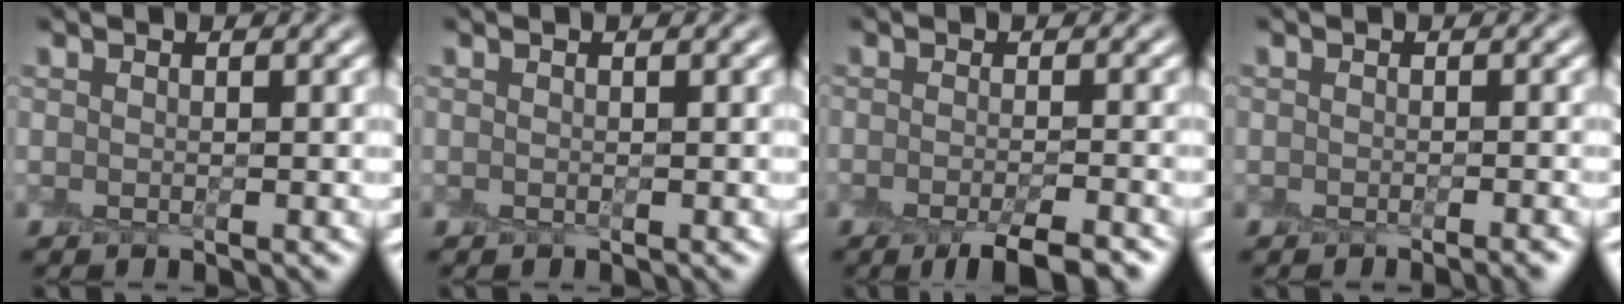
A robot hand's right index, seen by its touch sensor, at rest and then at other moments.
{"total": 0.0}
{"total": 4.6, "force": [-3.2, 0.9, 3.2], "torque": [-0.043, -0.006, -0.046]}
{"total": 1.6, "force": [-1.4, 0.7, 0.4], "torque": [0.007, 0.000, -0.023]}